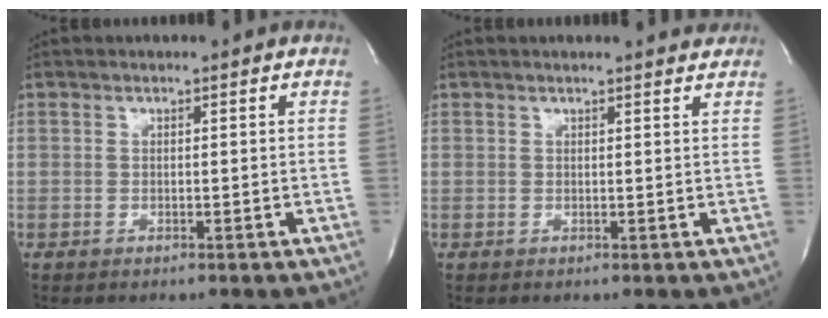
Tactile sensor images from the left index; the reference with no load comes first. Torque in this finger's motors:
{"motor_torque": [0.22, -0.17, -0.03, 0.01]}